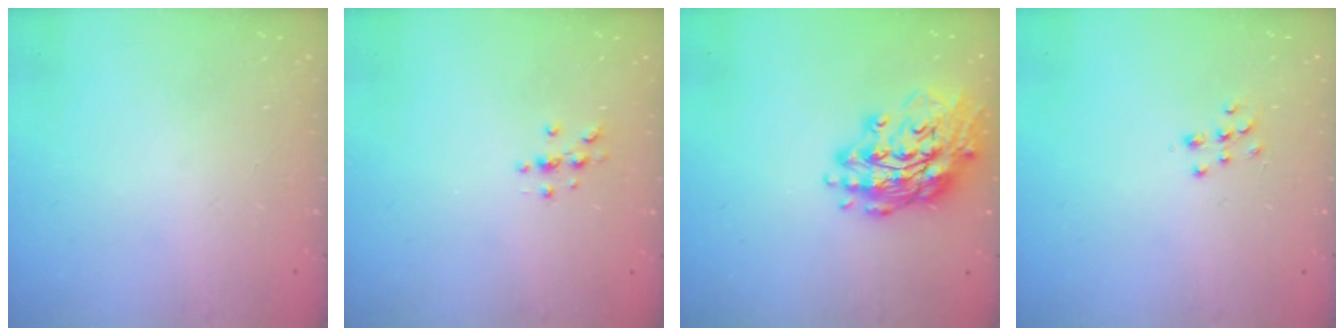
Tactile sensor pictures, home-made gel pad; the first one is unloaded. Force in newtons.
{"total": 3.0, "press": 3.0, "slide": 0.4}
{"total": 16.9, "press": 16.6, "slide": 3.1}
{"total": 7.2, "press": 7.2, "slide": 0.5}